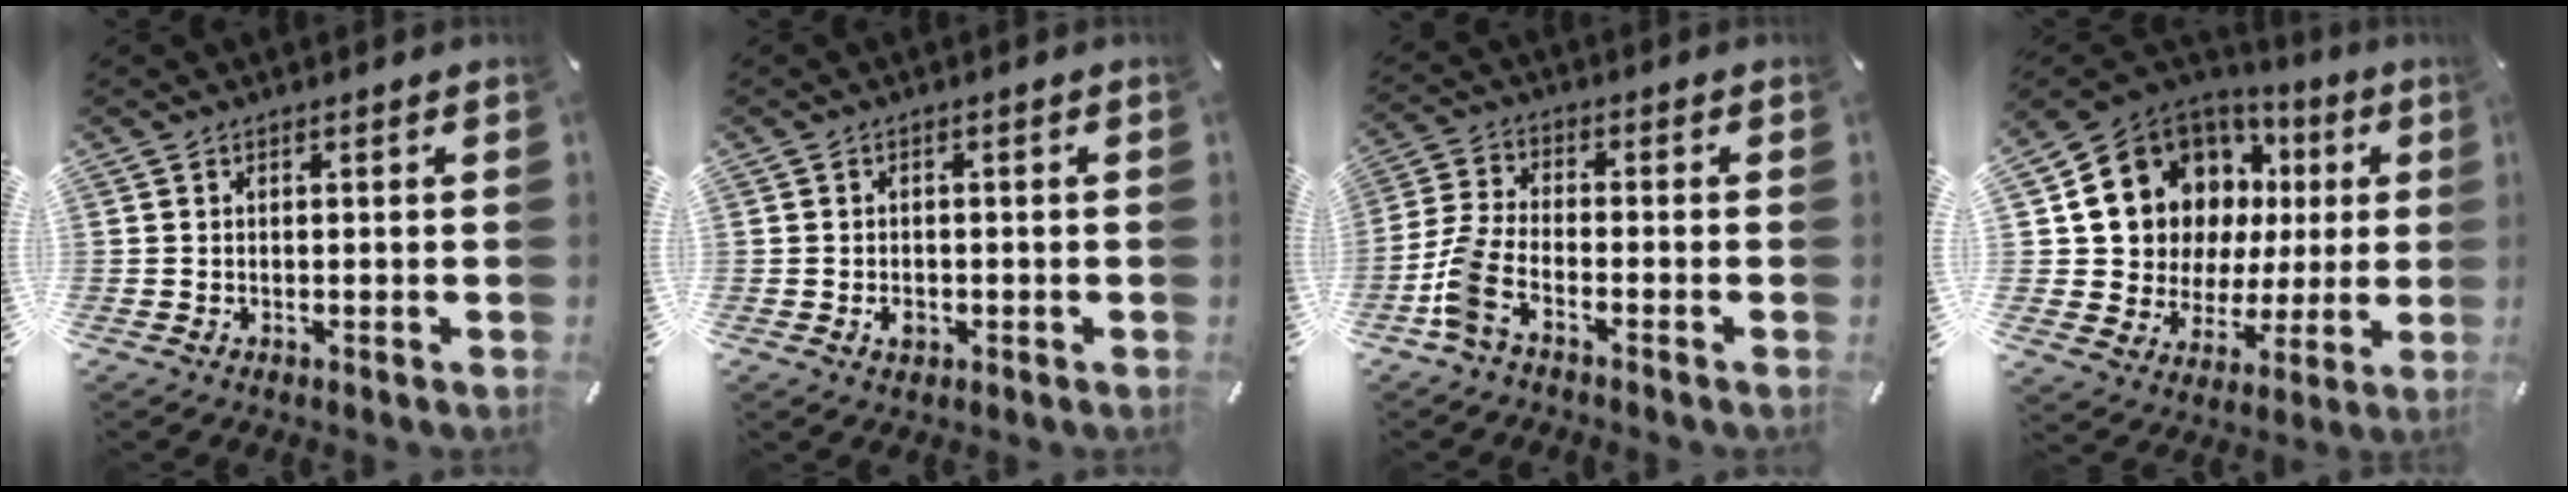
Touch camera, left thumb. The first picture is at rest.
{"total": 2.7, "force": [-0.9, 2.0, 1.7], "torque": [-0.037, 0.001, -0.018]}
{"total": 7.7, "force": [-4.4, 3.1, 5.5], "torque": [-0.141, -0.004, -0.086]}
{"total": 14.8, "force": [6.4, 12.2, 5.3], "torque": [-0.089, -0.059, 0.135]}